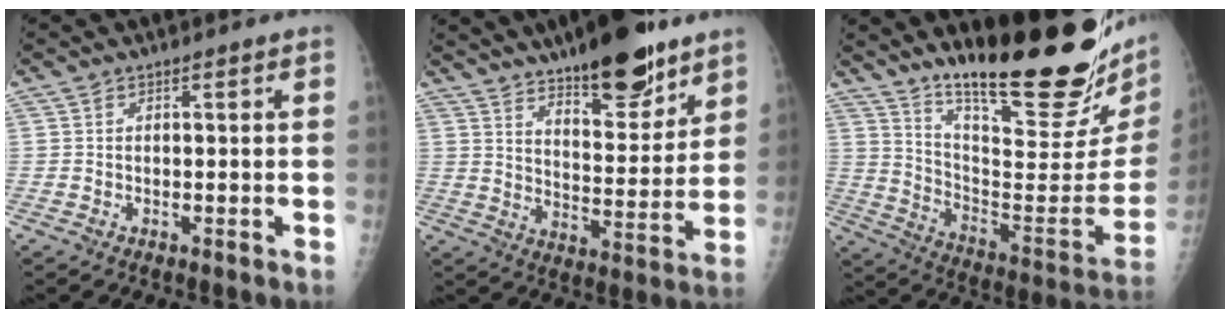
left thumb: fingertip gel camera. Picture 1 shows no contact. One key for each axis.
{"total": 16.6, "fx": 11.8, "fy": 5.4, "fz": 10.4, "tx": -0.119, "ty": -0.072, "tz": 0.188}
{"total": 30.0, "fx": 21.4, "fy": 5.8, "fz": 20.2, "tx": -0.277, "ty": -0.134, "tz": 0.323}